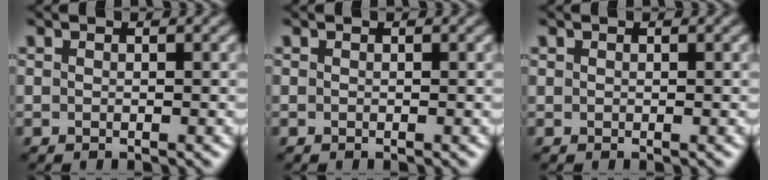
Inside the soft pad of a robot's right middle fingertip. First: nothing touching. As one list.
[{"total": 0.0}, {"total": 0.0}]